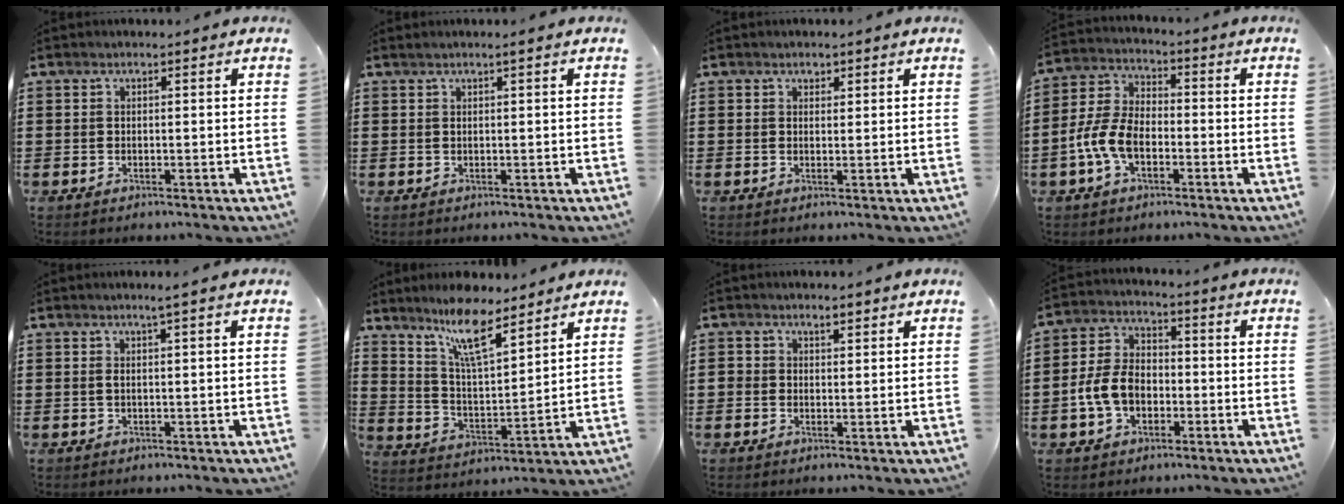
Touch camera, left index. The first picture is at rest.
{"total": 0.9, "force": [0.5, 0.0, 0.7], "torque": [-0.012, 0.000, 0.009]}
{"total": 1.2, "force": [0.9, 0.7, 0.3], "torque": [-0.007, 0.004, 0.018]}
{"total": 7.3, "force": [-2.8, 4.2, 5.2], "torque": [-0.139, 0.001, -0.064]}
{"total": 1.7, "force": [0.5, -0.1, 1.6], "torque": [-0.038, -0.005, 0.007]}
{"total": 10.2, "force": [7.6, 2.0, 6.4], "torque": [-0.127, -0.027, 0.136]}
{"total": 1.9, "force": [0.9, 1.6, 0.7], "torque": [-0.020, 0.009, 0.015]}
{"total": 7.3, "force": [-2.0, 5.2, 4.8], "torque": [-0.123, 0.006, -0.045]}